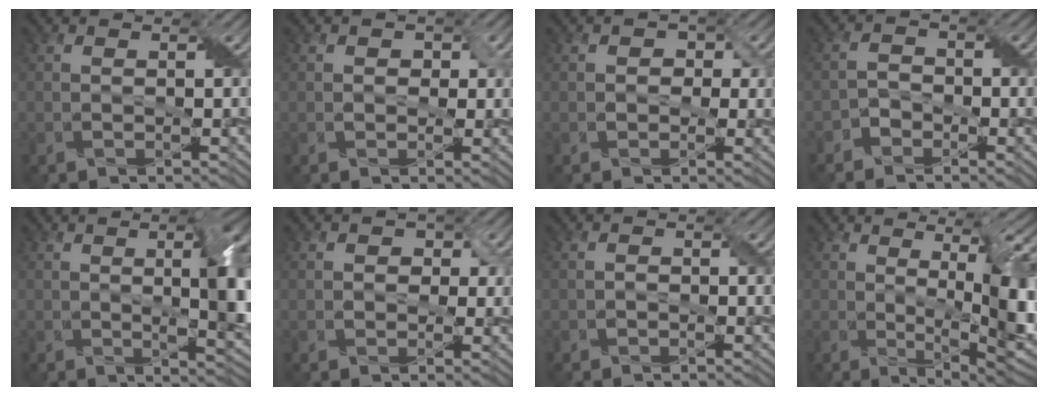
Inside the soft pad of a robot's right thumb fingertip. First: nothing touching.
{"total": 1.9, "force": [0.3, 1.6, 1.0], "torque": [-0.017, -0.001, 0.001]}
{"total": 2.2, "force": [0.2, 2.0, 0.9], "torque": [-0.013, 0.005, -0.002]}
{"total": 2.2, "force": [-1.7, 1.3, 0.5], "torque": [-0.013, 0.008, -0.040]}
{"total": 10.1, "force": [1.1, 3.5, 9.5], "torque": [-0.123, 0.003, 0.018]}
{"total": 2.4, "force": [0.4, 2.0, 1.2], "torque": [-0.019, 0.001, 0.001]}
{"total": 0.8, "force": [-0.4, 0.5, 0.4], "torque": [-0.008, 0.002, -0.008]}
{"total": 11.6, "force": [0.8, 3.0, 11.2], "torque": [-0.158, 0.002, 0.016]}